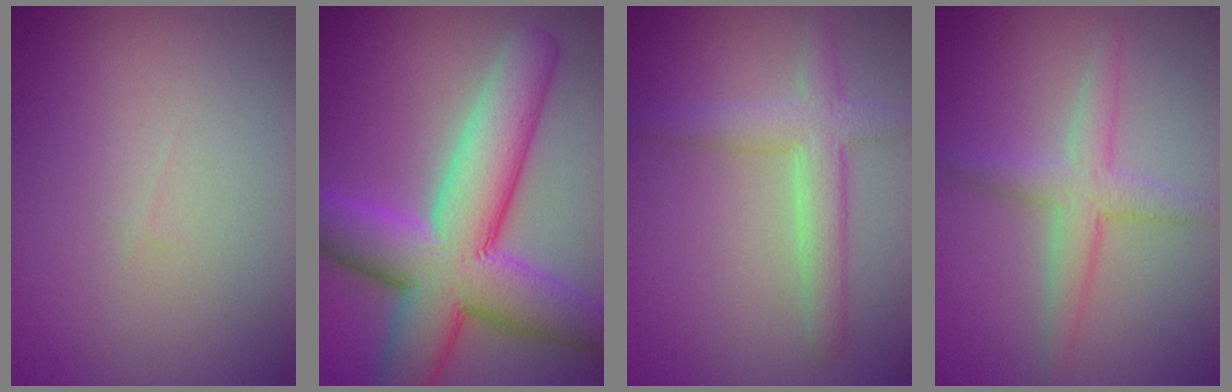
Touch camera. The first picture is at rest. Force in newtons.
{"total": 12.2, "press": 12.2, "slide": 0.5}
{"total": 3.7, "press": 3.6, "slide": 0.2}
{"total": 3.2, "press": 3.2, "slide": 0.2}